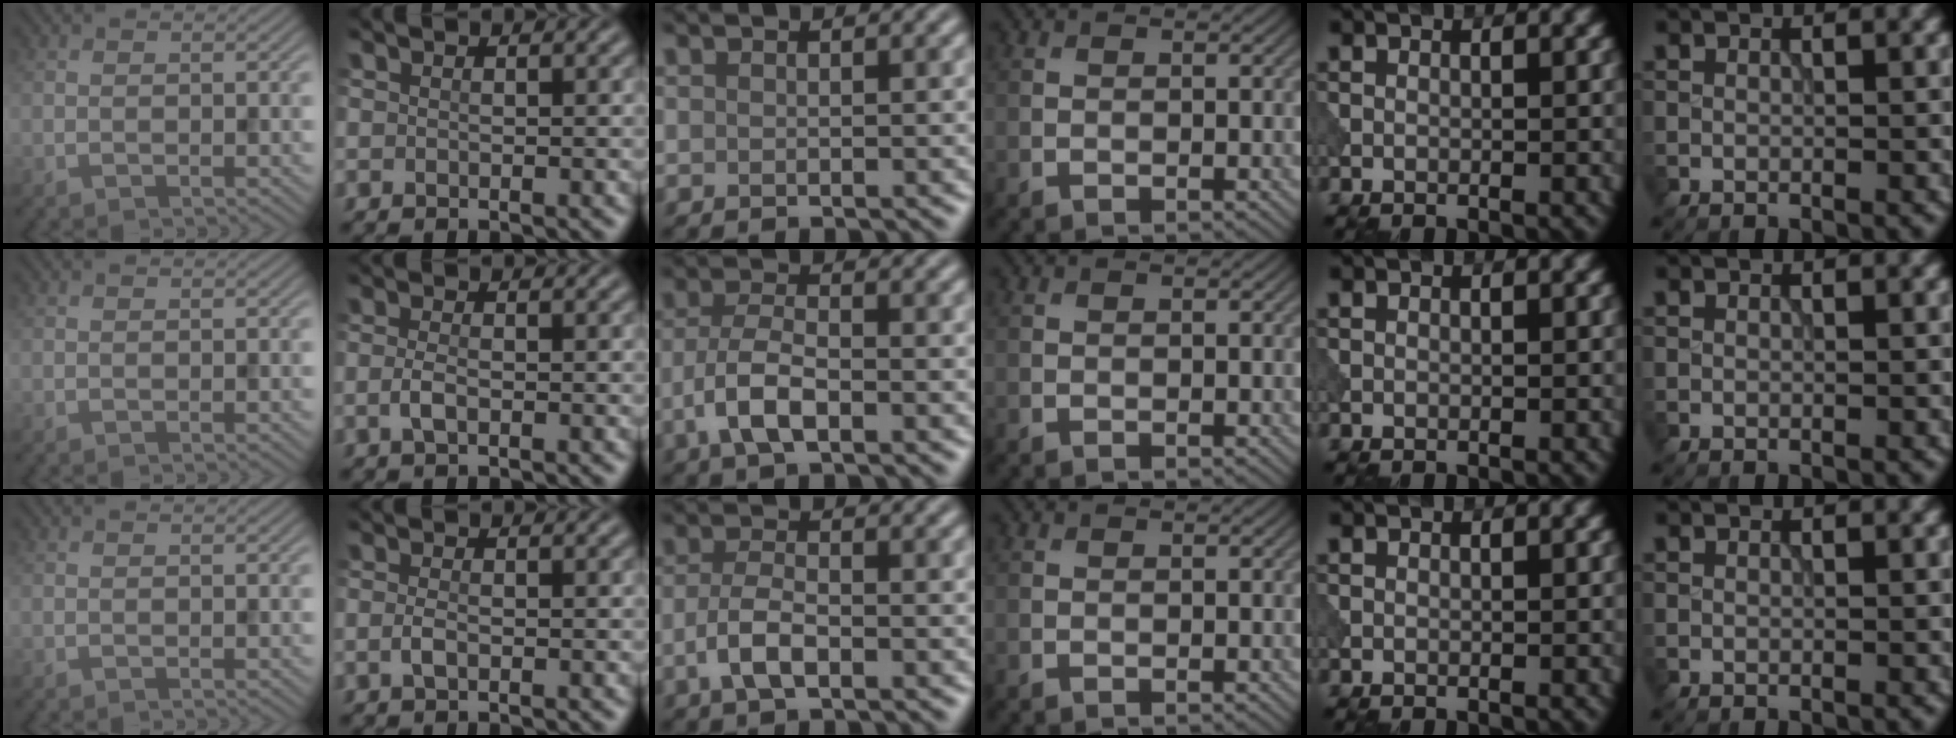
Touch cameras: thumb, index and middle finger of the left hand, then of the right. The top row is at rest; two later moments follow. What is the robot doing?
{"motion": "extract", "object": "peg toy"}